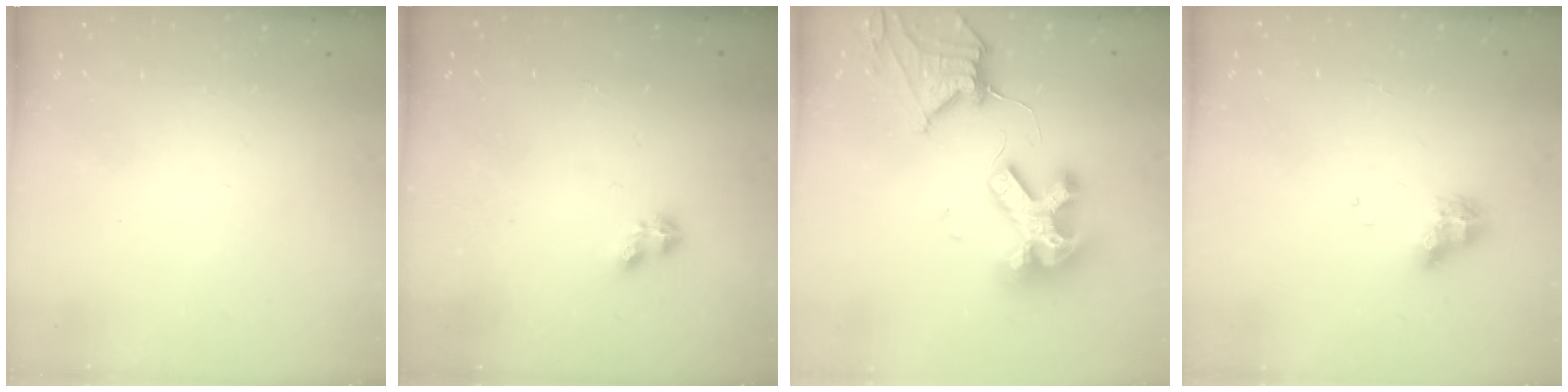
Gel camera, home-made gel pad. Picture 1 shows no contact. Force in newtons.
{"total": 2.2, "press": 2.2, "slide": 0.4}
{"total": 16.6, "press": 16.5, "slide": 1.4}
{"total": 8.8, "press": 8.7, "slide": 0.9}